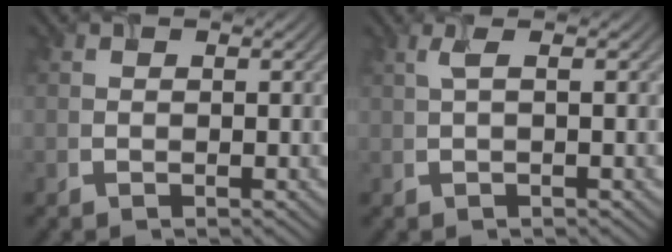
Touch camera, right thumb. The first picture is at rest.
{"total": 1.4, "force": [0.2, 0.2, 1.4], "torque": [-0.032, 0.006, 0.002]}